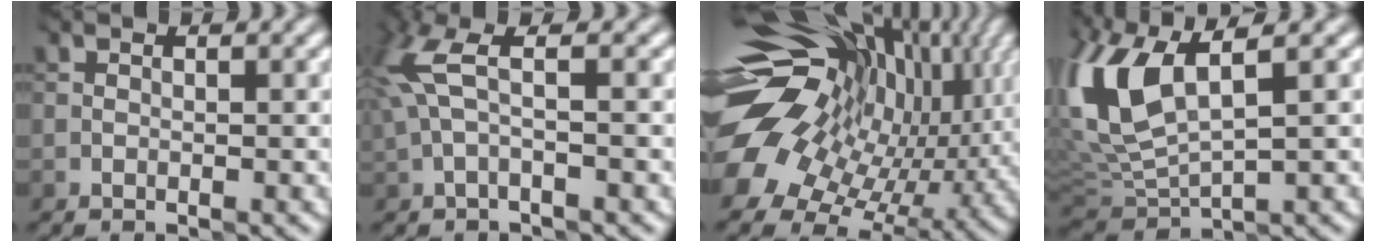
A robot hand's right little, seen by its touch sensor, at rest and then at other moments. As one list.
[{"total": 3.6, "force": [1.1, 1.1, 3.2], "torque": [-0.081, 0.013, 0.016]}, {"total": 17.6, "force": [2.4, 12.2, 12.5], "torque": [-0.218, 0.006, 0.064]}, {"total": 8.8, "force": [3.3, 3.6, 7.3], "torque": [-0.176, 0.005, 0.069]}]